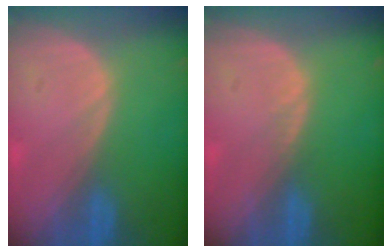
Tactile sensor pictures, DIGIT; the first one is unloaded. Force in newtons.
{"total": 0.5, "press": 0.5, "slide": 0.1}